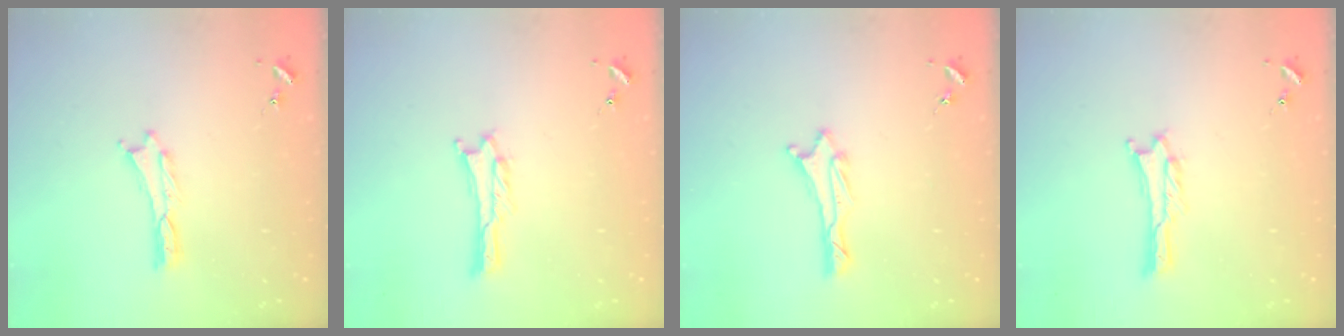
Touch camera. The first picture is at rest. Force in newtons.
{"total": 1.0, "press": 1.0, "slide": 0.1}
{"total": 1.5, "press": 1.5, "slide": 0.2}
{"total": 1.0, "press": 1.0, "slide": 0.1}